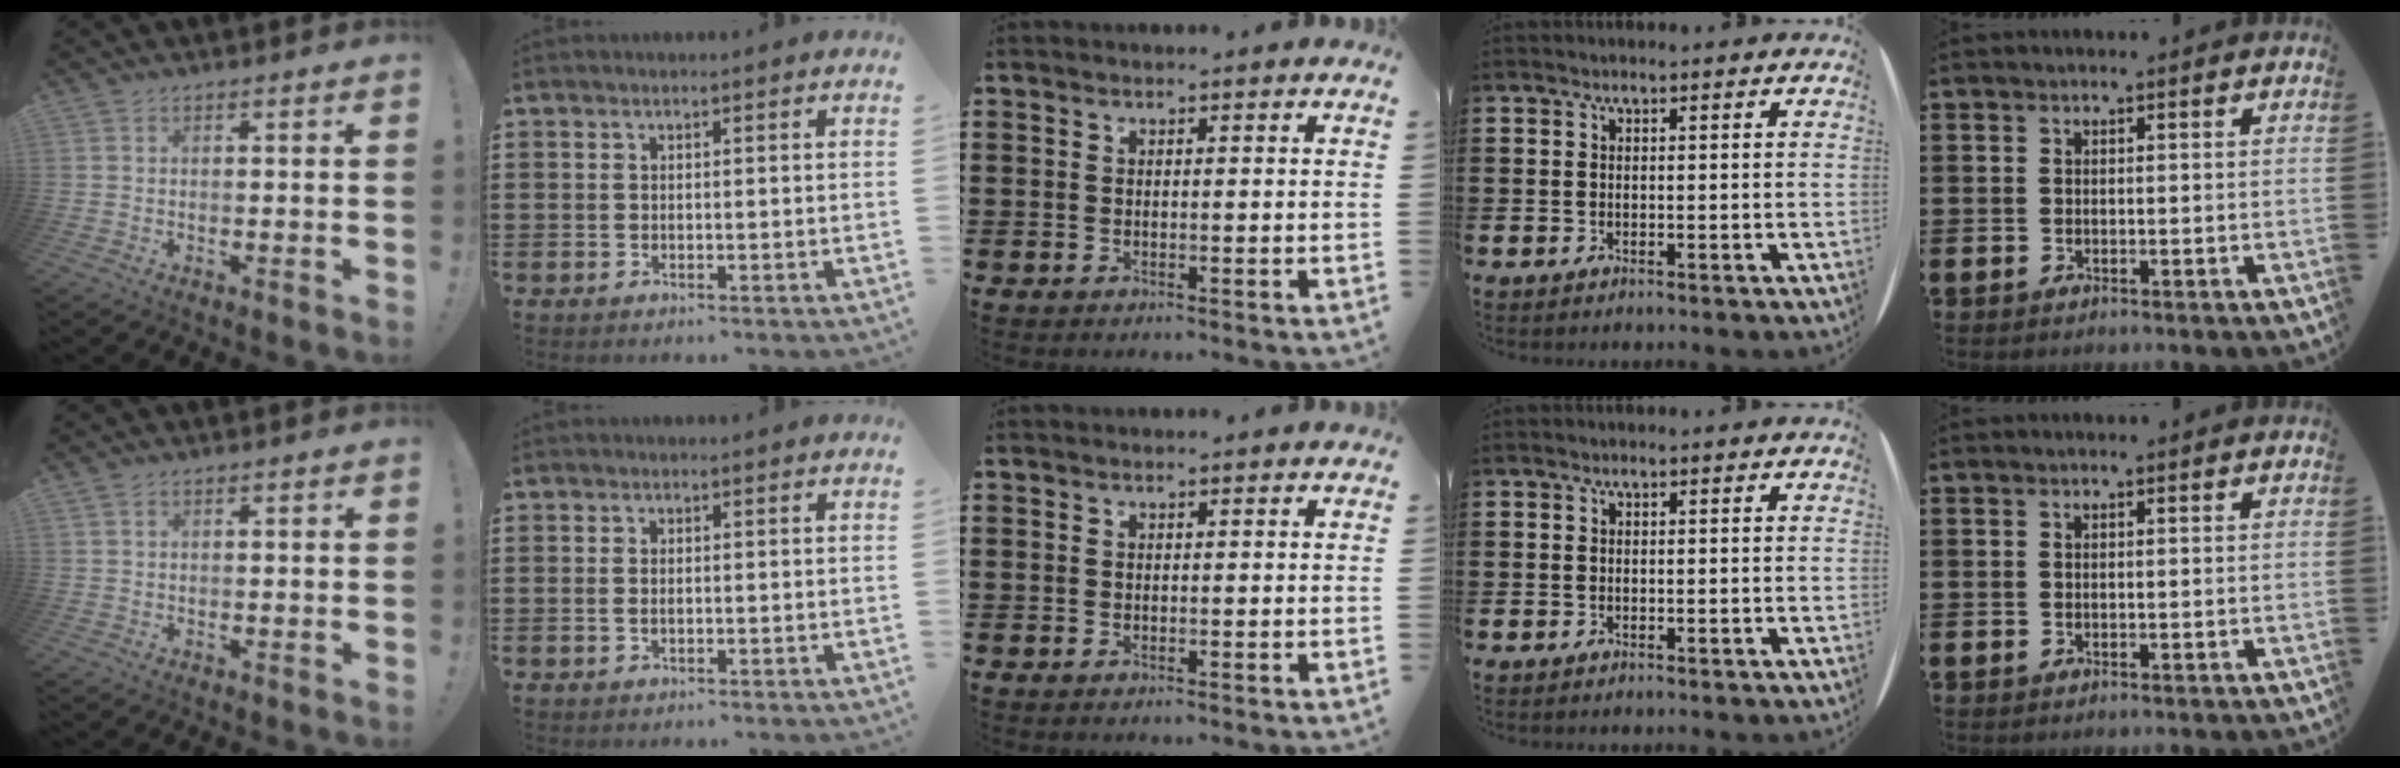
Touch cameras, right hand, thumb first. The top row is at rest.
{"thumb": {"total": 1.1, "force": [0.6, 0.8, 0.5], "torque": [-0.015, 0.005, 0.013]}, "index": {"total": 1.1, "force": [0.0, 0.4, 1.0], "torque": [-0.023, -0.001, 0.001]}}